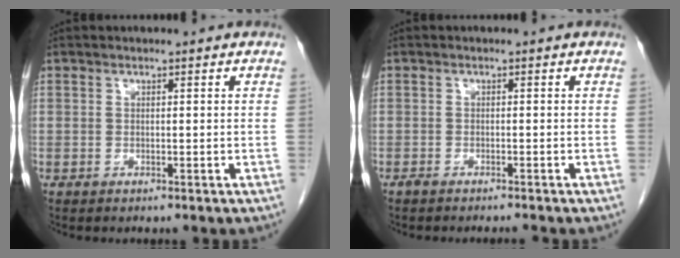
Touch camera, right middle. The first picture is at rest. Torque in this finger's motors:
{"motor_torque": [-0.31, -0.27, 0.00, 0.00]}